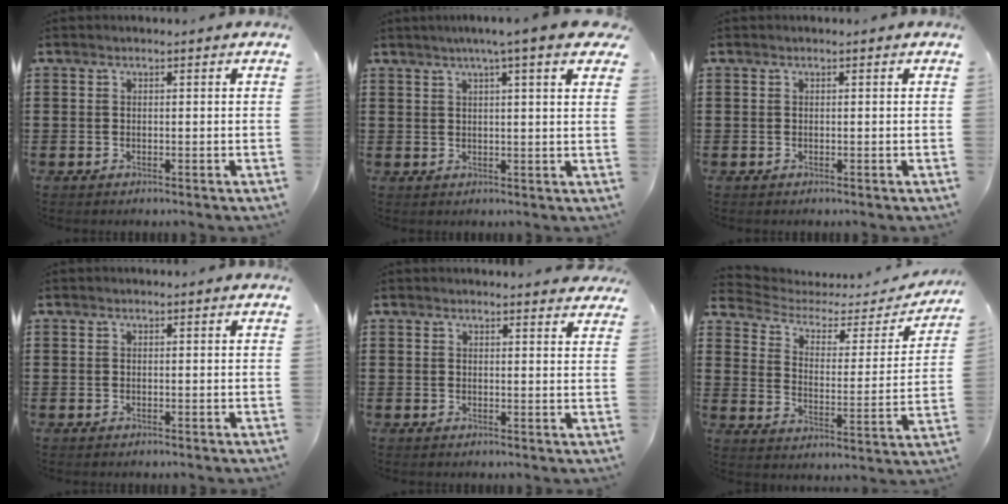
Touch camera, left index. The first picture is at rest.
{"total": 5.4, "force": [3.4, 0.0, 4.2], "torque": [-0.082, -0.001, 0.056]}
{"total": 0.0}
{"total": 0.0}
{"total": 1.9, "force": [1.8, 0.1, 0.5], "torque": [-0.005, -0.003, 0.033]}
{"total": 3.7, "force": [2.8, 2.0, 1.5], "torque": [-0.052, -0.017, 0.040]}